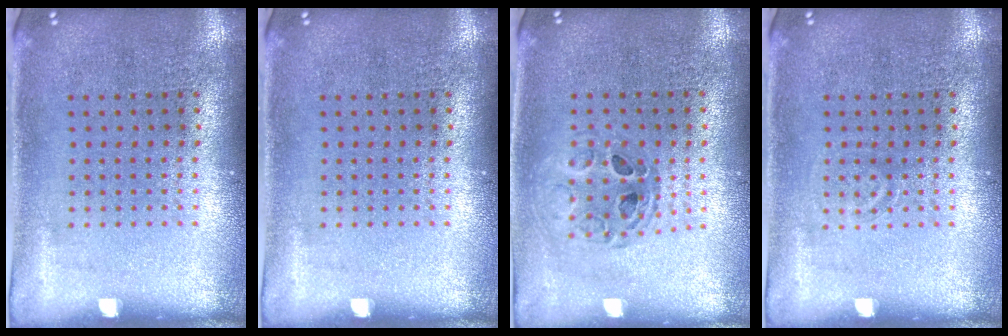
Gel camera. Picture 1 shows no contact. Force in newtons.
{"total": 0.0}
{"total": 0.8, "press": 0.8, "slide": 0.1}
{"total": 0.8, "press": 0.7, "slide": 0.2}